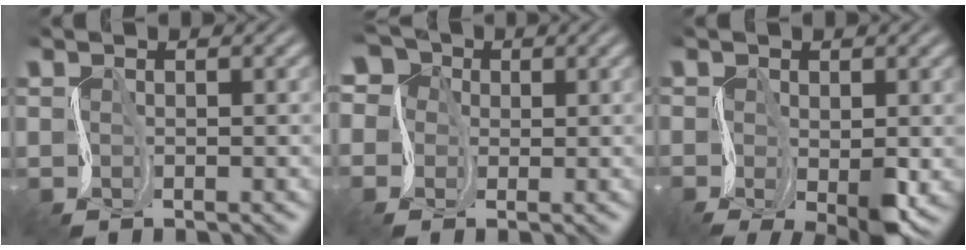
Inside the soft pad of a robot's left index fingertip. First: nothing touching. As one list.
[{"total": 6.2, "force": [1.3, 5.4, 2.8], "torque": [-0.054, 0.030, -0.029]}, {"total": 5.5, "force": [-2.0, 2.3, 4.6], "torque": [-0.081, -0.012, -0.031]}]